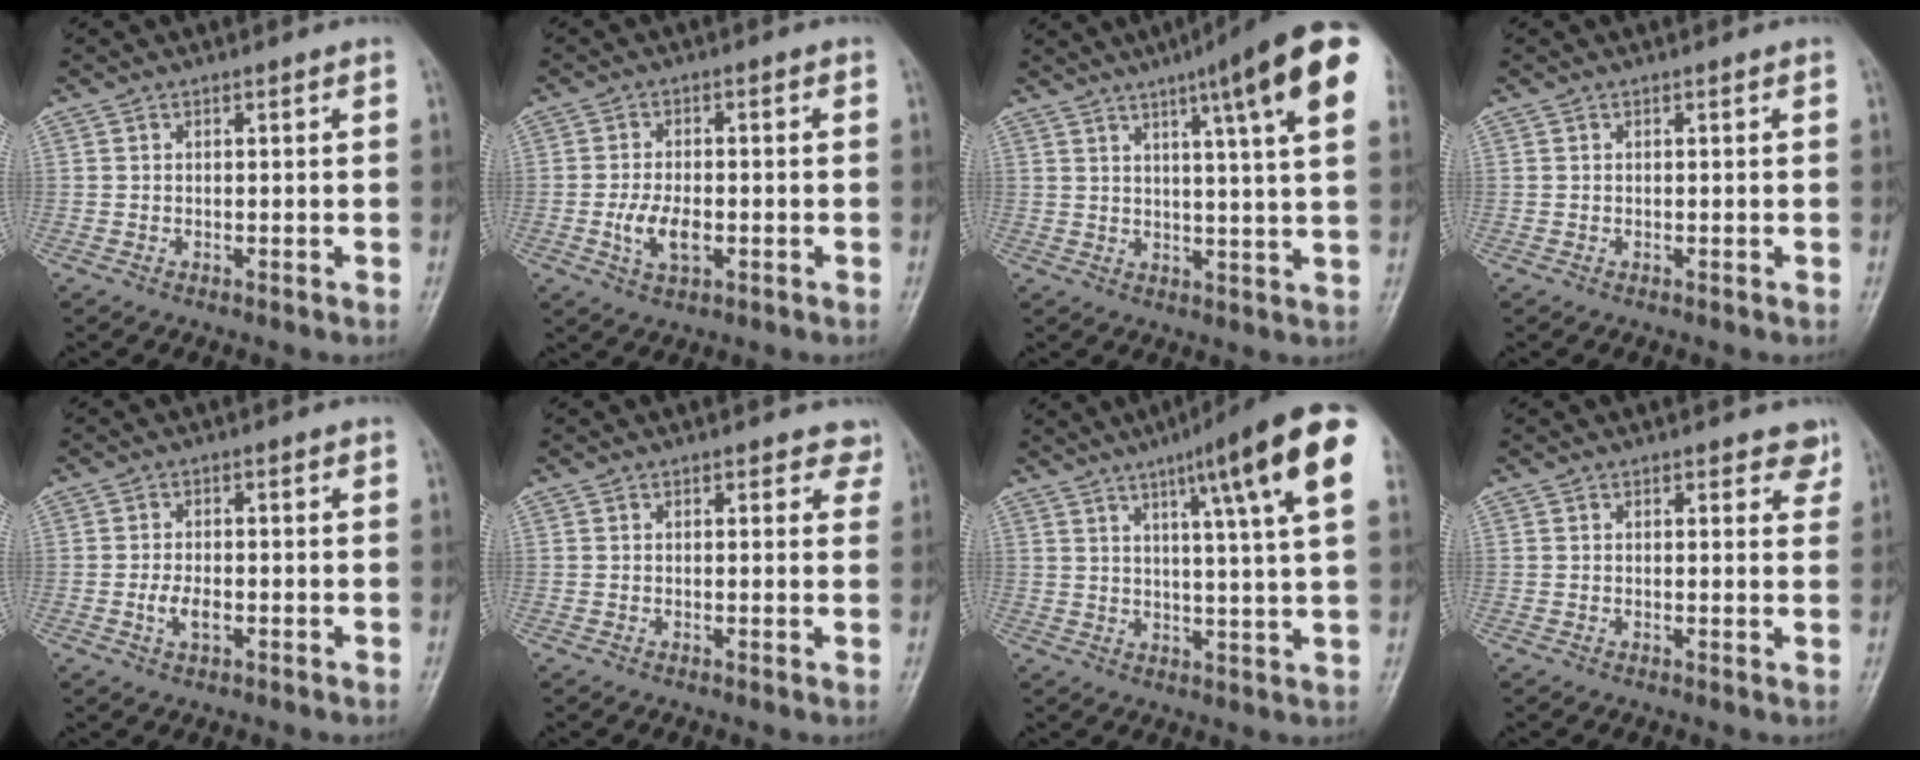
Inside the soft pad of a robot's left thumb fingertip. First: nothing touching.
{"total": 5.8, "force": [-1.6, 3.1, 4.6], "torque": [-0.090, 0.004, -0.028]}
{"total": 18.4, "force": [9.1, 2.0, 15.9], "torque": [-0.211, -0.015, 0.109]}
{"total": 0.0}
{"total": 3.3, "force": [-1.1, 1.8, 2.6], "torque": [-0.051, 0.004, -0.021]}
{"total": 2.8, "force": [2.1, 1.7, 0.7], "torque": [0.025, -0.008, 0.011]}
{"total": 17.7, "force": [8.3, 1.4, 15.5], "torque": [-0.210, -0.018, 0.102]}
{"total": 3.0, "force": [2.2, 1.6, 1.3], "torque": [0.015, -0.011, 0.021]}